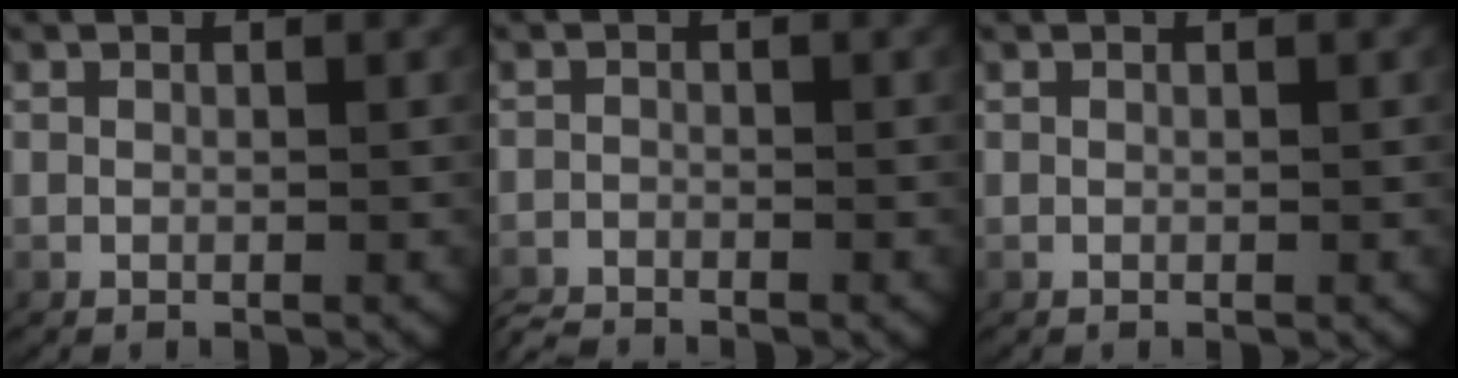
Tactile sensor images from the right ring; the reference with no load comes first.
{"total": 1.9, "force": [-1.9, 0.2, 0.0], "torque": [-0.008, -0.015, -0.029]}
{"total": 0.0}